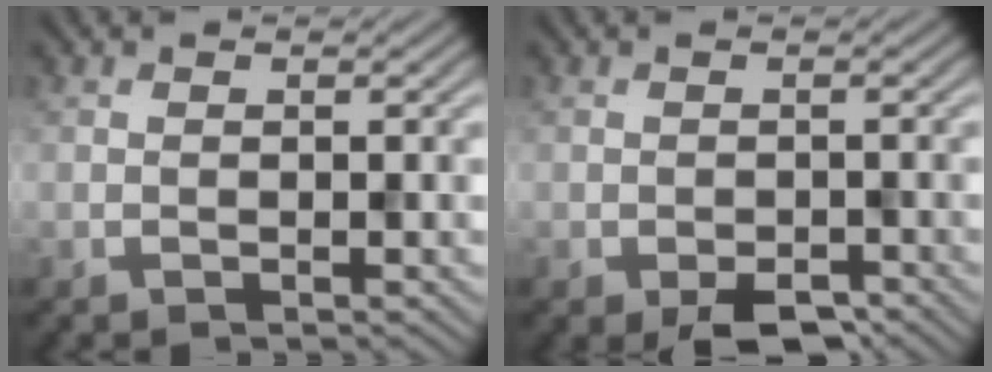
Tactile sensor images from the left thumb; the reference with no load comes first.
{"total": 3.6, "force": [-2.4, 1.7, 2.1], "torque": [-0.032, -0.009, -0.035]}